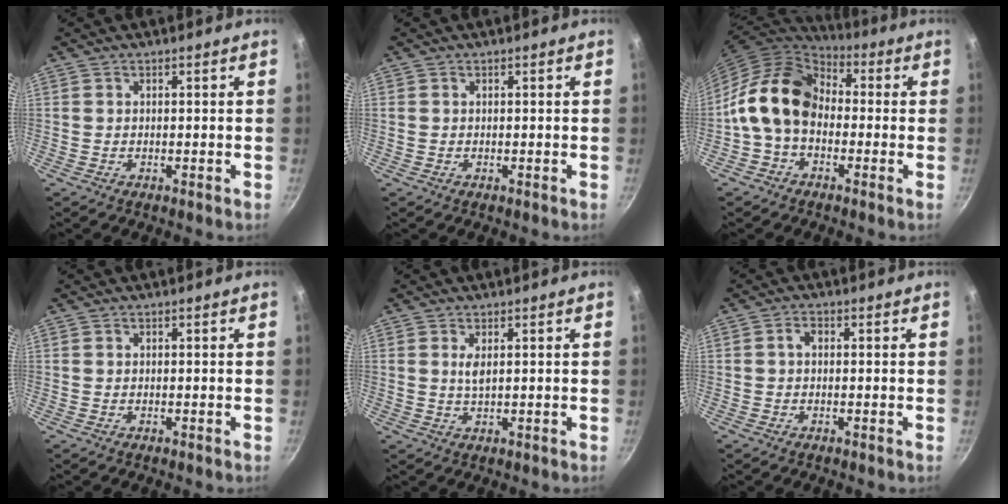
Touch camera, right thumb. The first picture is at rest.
{"total": 0.0}
{"total": 14.1, "force": [-1.1, 10.3, 9.6], "torque": [-0.145, 0.039, -0.041]}
{"total": 0.0}
{"total": 2.2, "force": [0.7, 0.9, 1.9], "torque": [-0.038, -0.005, 0.015]}
{"total": 1.8, "force": [0.1, 1.2, 1.3], "torque": [-0.021, 0.007, -0.001]}